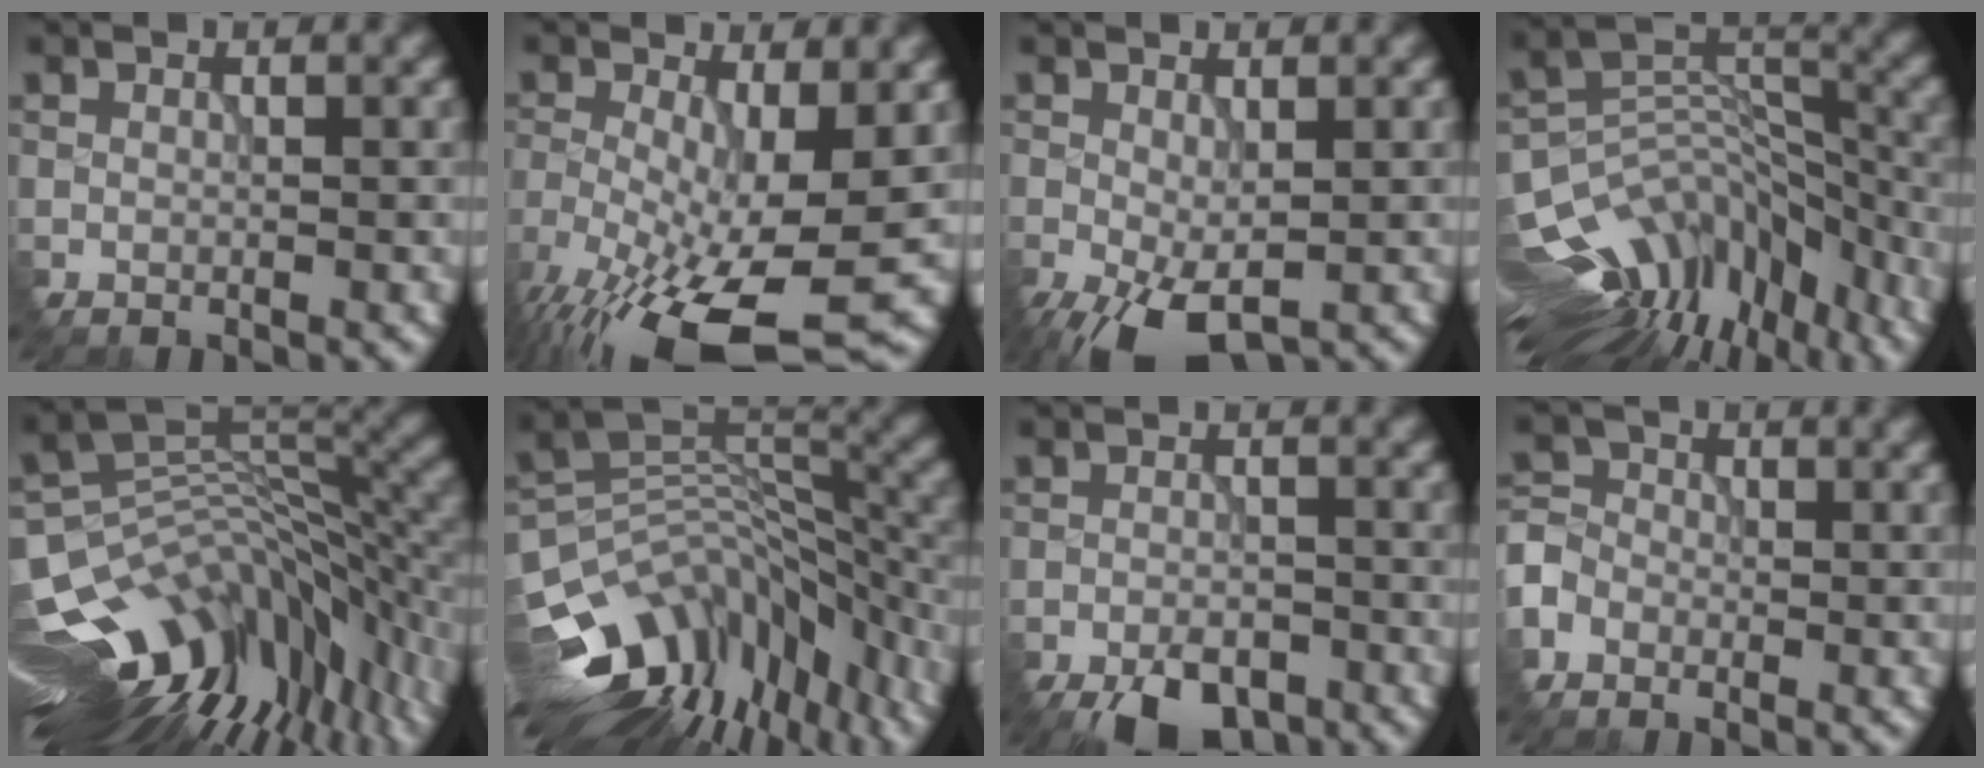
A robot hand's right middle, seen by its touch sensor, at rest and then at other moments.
{"total": 12.4, "force": [-5.9, 4.0, 10.1], "torque": [-0.194, -0.029, -0.099]}
{"total": 5.5, "force": [-2.6, 2.5, 4.2], "torque": [-0.094, -0.019, -0.036]}
{"total": 14.1, "force": [-10.1, 7.1, 6.8], "torque": [-0.120, 0.018, -0.143]}
{"total": 14.7, "force": [-7.4, 6.9, 10.6], "torque": [-0.196, 0.000, -0.117]}
{"total": 12.9, "force": [-7.3, 7.2, 7.9], "torque": [-0.151, -0.005, -0.103]}
{"total": 5.7, "force": [-4.4, 2.3, 2.9], "torque": [-0.038, -0.015, -0.070]}
{"total": 4.6, "force": [-2.5, 3.7, 1.3], "torque": [-0.024, -0.001, -0.059]}